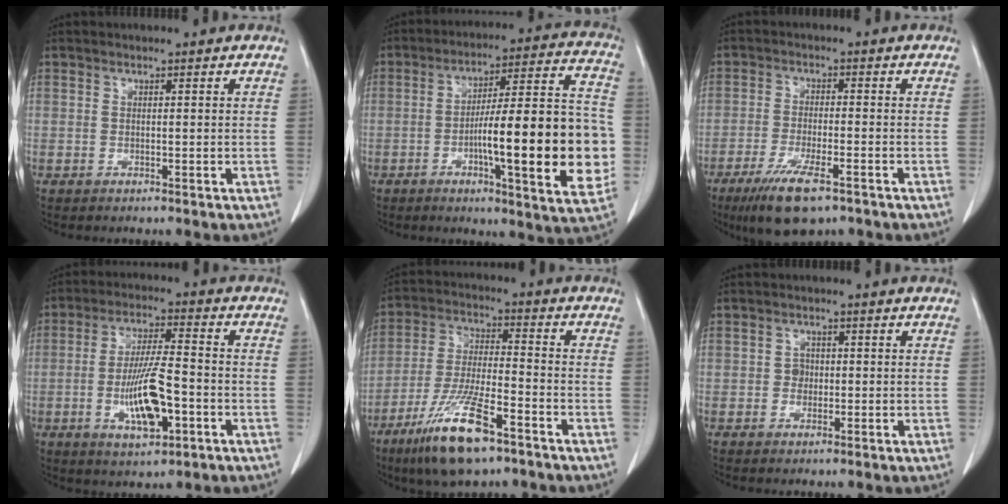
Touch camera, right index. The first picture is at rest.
{"total": 21.1, "force": [-3.9, 3.0, 20.6], "torque": [-0.248, 0.025, -0.050]}
{"total": 8.8, "force": [-5.6, 1.8, 6.5], "torque": [-0.119, -0.020, -0.092]}
{"total": 10.4, "force": [-3.0, 2.5, 9.7], "torque": [-0.185, -0.003, -0.050]}
{"total": 13.5, "force": [-8.4, 2.4, 10.3], "torque": [-0.208, -0.028, -0.151]}
{"total": 1.6, "force": [-0.1, 1.4, 0.7], "torque": [-0.009, 0.004, -0.003]}